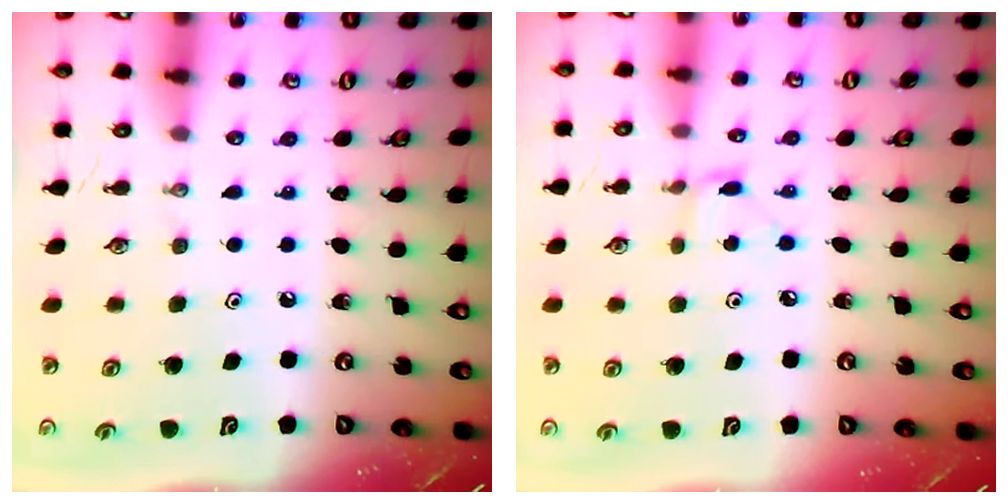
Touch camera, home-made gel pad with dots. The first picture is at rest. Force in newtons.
{"total": 2.8, "press": 2.8, "slide": 0.3}